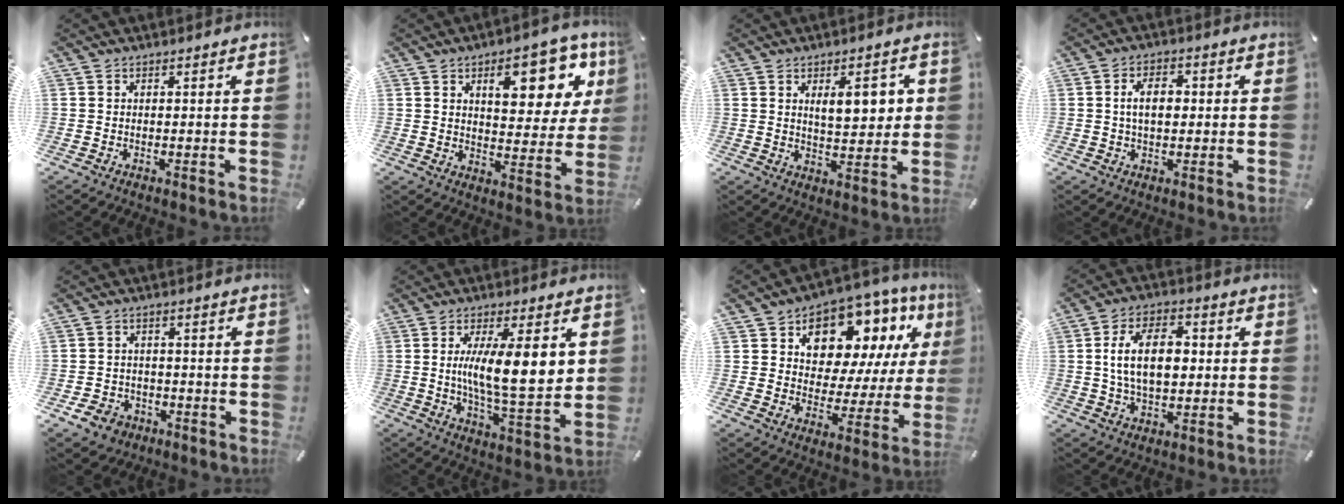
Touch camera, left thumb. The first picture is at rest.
{"total": 16.0, "force": [7.3, 7.9, 11.8], "torque": [-0.143, -0.028, 0.116]}
{"total": 9.0, "force": [3.2, 4.5, 7.1], "torque": [-0.091, -0.011, 0.046]}
{"total": 6.3, "force": [0.5, 3.9, 5.0], "torque": [-0.089, 0.004, 0.001]}
{"total": 5.4, "force": [-3.0, 4.3, 1.5], "torque": [-0.026, 0.015, -0.058]}
{"total": 15.0, "force": [2.8, 3.9, 14.2], "torque": [-0.251, -0.015, 0.037]}
{"total": 12.6, "force": [7.8, 8.2, 5.7], "torque": [-0.094, -0.063, 0.139]}
{"total": 12.9, "force": [0.9, 8.1, 10.0], "torque": [-0.188, 0.006, 0.012]}